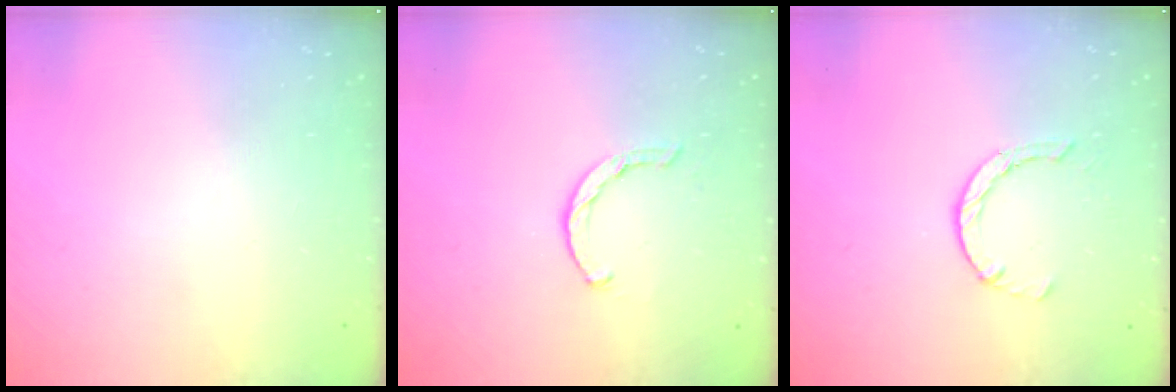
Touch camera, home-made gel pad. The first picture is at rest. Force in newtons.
{"total": 1.4, "press": 1.3, "slide": 0.3}
{"total": 2.9, "press": 2.8, "slide": 0.4}